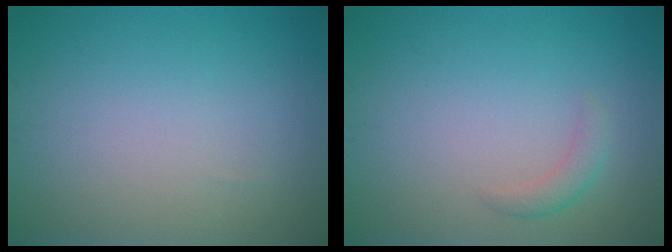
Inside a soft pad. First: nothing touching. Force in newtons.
{"total": 1.4, "press": 1.4, "slide": 0.0}